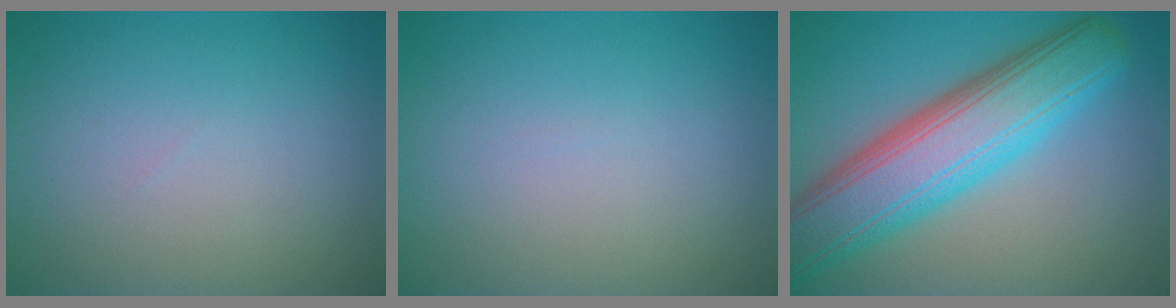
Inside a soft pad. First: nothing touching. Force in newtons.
{"total": 0.0}
{"total": 9.9, "press": 9.8, "slide": 0.6}